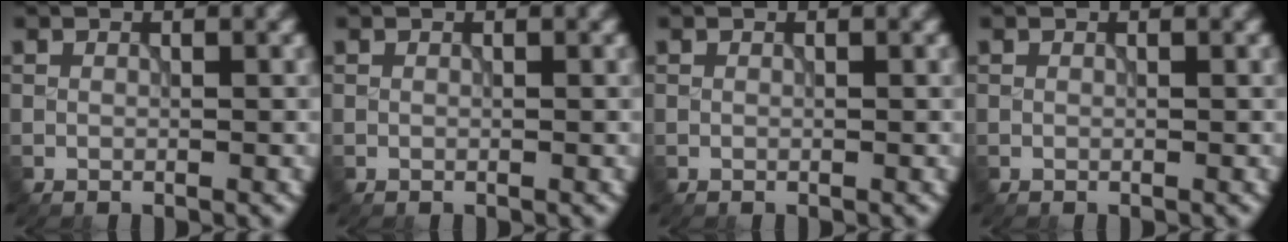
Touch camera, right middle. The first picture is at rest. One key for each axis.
{"total": 0.0}
{"total": 0.0}
{"total": 0.0}